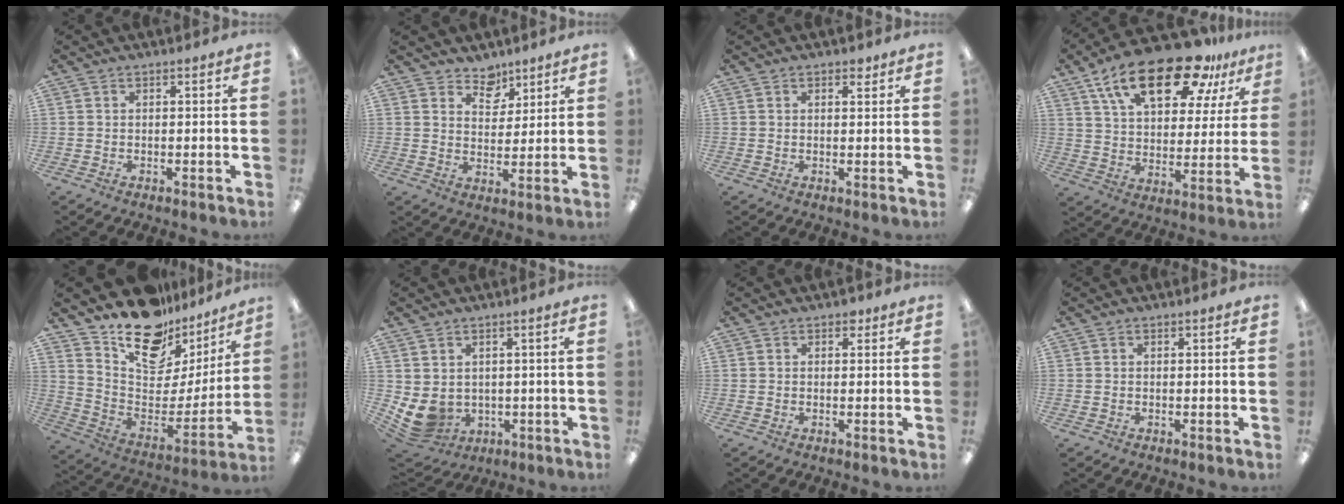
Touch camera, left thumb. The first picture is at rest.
{"total": 6.3, "force": [5.1, 3.6, 0.7], "torque": [-0.005, -0.035, 0.092]}
{"total": 1.9, "force": [1.3, 1.1, 0.9], "torque": [-0.003, -0.004, 0.020]}
{"total": 21.8, "force": [13.6, 9.8, 13.9], "torque": [-0.235, -0.059, 0.231]}
{"total": 19.3, "force": [14.9, 9.6, 7.6], "torque": [-0.123, -0.108, 0.265]}
{"total": 5.9, "force": [0.2, 5.3, 2.7], "torque": [-0.081, -0.013, 0.005]}
{"total": 1.4, "force": [0.8, 0.9, 0.6], "torque": [-0.004, -0.001, 0.013]}
{"total": 0.0}